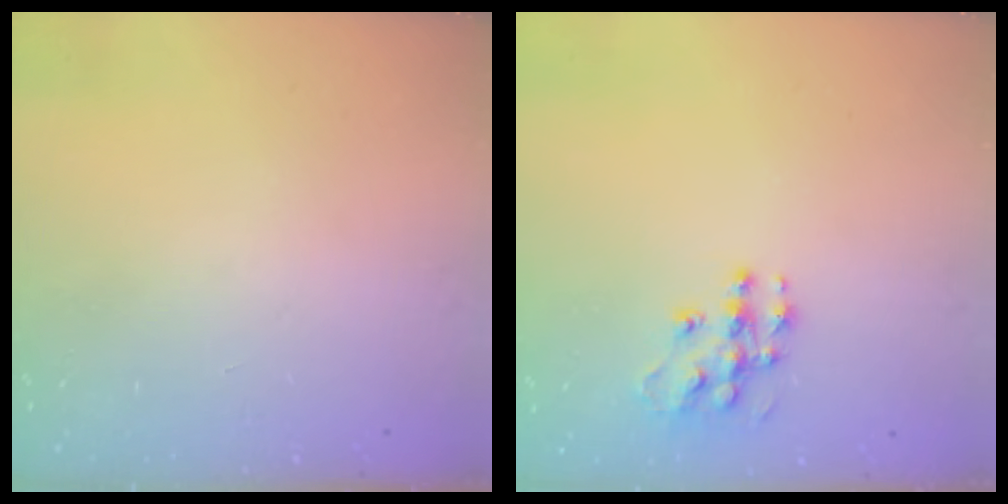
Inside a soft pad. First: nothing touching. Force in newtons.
{"total": 10.6, "press": 10.6, "slide": 0.6}